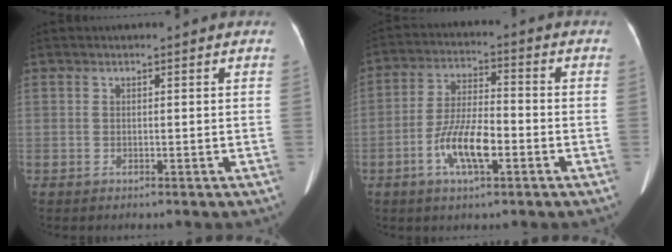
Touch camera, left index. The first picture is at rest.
{"total": 8.8, "force": [-3.6, 2.4, 7.7], "torque": [-0.153, -0.004, -0.067]}